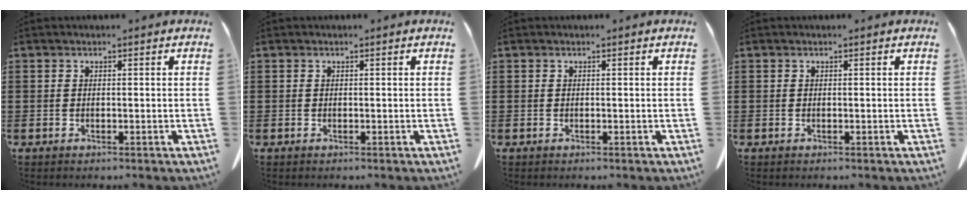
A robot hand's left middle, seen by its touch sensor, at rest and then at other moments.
{"total": 0.0}
{"total": 0.0}
{"total": 0.0}